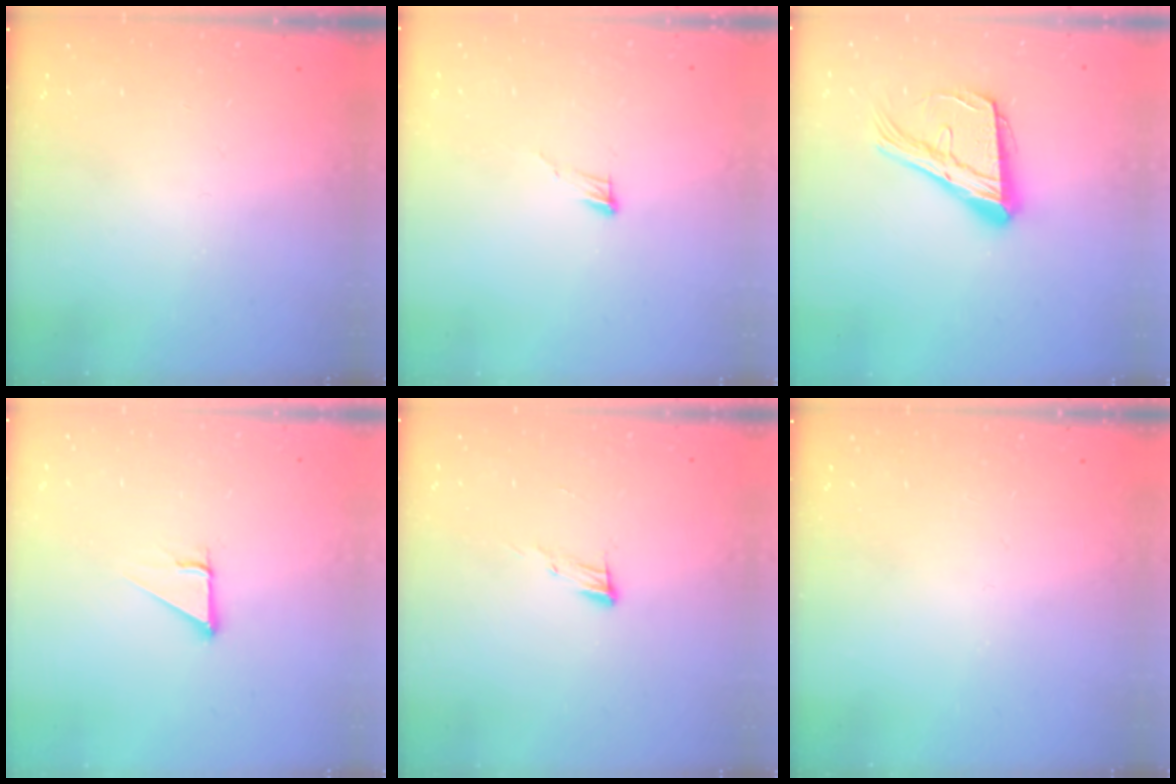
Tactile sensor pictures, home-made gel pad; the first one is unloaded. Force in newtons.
{"total": 3.4, "press": 3.4, "slide": 0.2}
{"total": 17.9, "press": 17.8, "slide": 1.9}
{"total": 2.9, "press": 2.9, "slide": 0.1}
{"total": 5.4, "press": 5.4, "slide": 0.5}
{"total": 0.0}